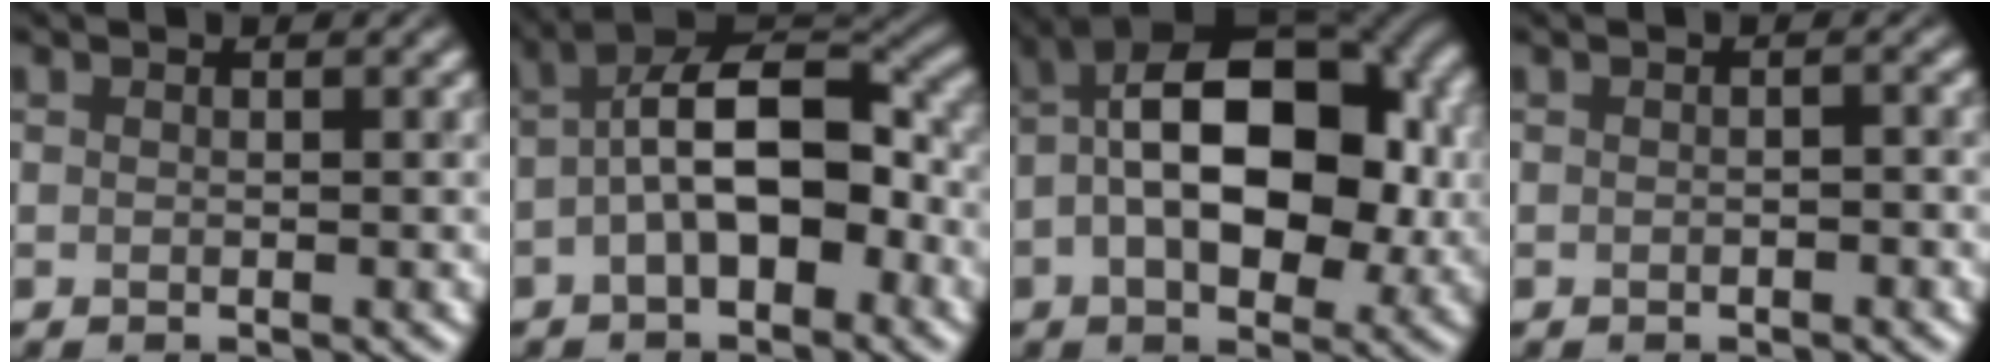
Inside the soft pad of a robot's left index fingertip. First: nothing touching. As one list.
[{"total": 8.5, "force": [-0.9, 4.1, 7.3], "torque": [-0.120, 0.024, -0.024]}, {"total": 14.0, "force": [0.2, 7.7, 11.7], "torque": [-0.167, 0.030, -0.003]}, {"total": 0.9, "force": [-0.3, 0.2, 0.7], "torque": [-0.012, 0.001, -0.006]}]